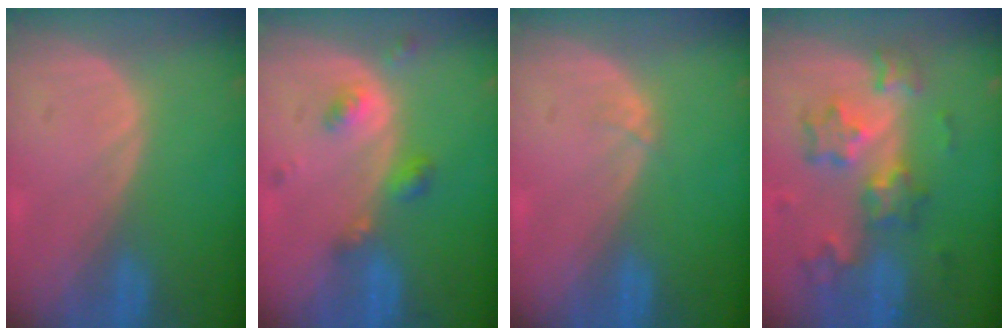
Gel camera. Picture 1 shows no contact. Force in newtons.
{"total": 4.6, "press": 4.1, "slide": 2.1}
{"total": 0.5, "press": 0.5, "slide": 0.1}
{"total": 8.6, "press": 7.5, "slide": 4.1}